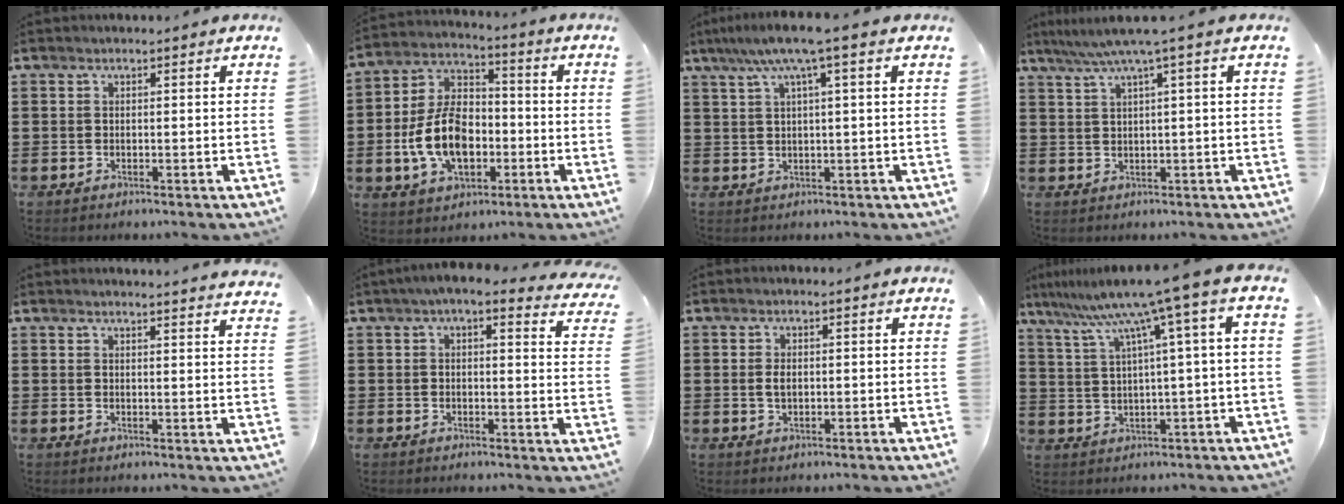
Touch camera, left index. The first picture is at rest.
{"total": 11.4, "force": [-2.6, 7.1, 8.6], "torque": [-0.196, 0.010, -0.050]}
{"total": 5.7, "force": [2.6, -0.2, 5.1], "torque": [-0.104, 0.004, 0.042]}
{"total": 3.8, "force": [1.5, -0.6, 3.5], "torque": [-0.068, -0.004, 0.022]}
{"total": 2.7, "force": [2.6, -0.7, 0.2], "torque": [-0.002, -0.017, 0.047]}
{"total": 4.0, "force": [3.2, 0.9, 2.3], "torque": [-0.056, -0.005, 0.057]}
{"total": 1.7, "force": [0.2, 0.8, 1.4], "torque": [-0.031, 0.004, 0.002]}
{"total": 8.4, "force": [4.7, -1.1, 6.9], "torque": [-0.149, -0.030, 0.070]}